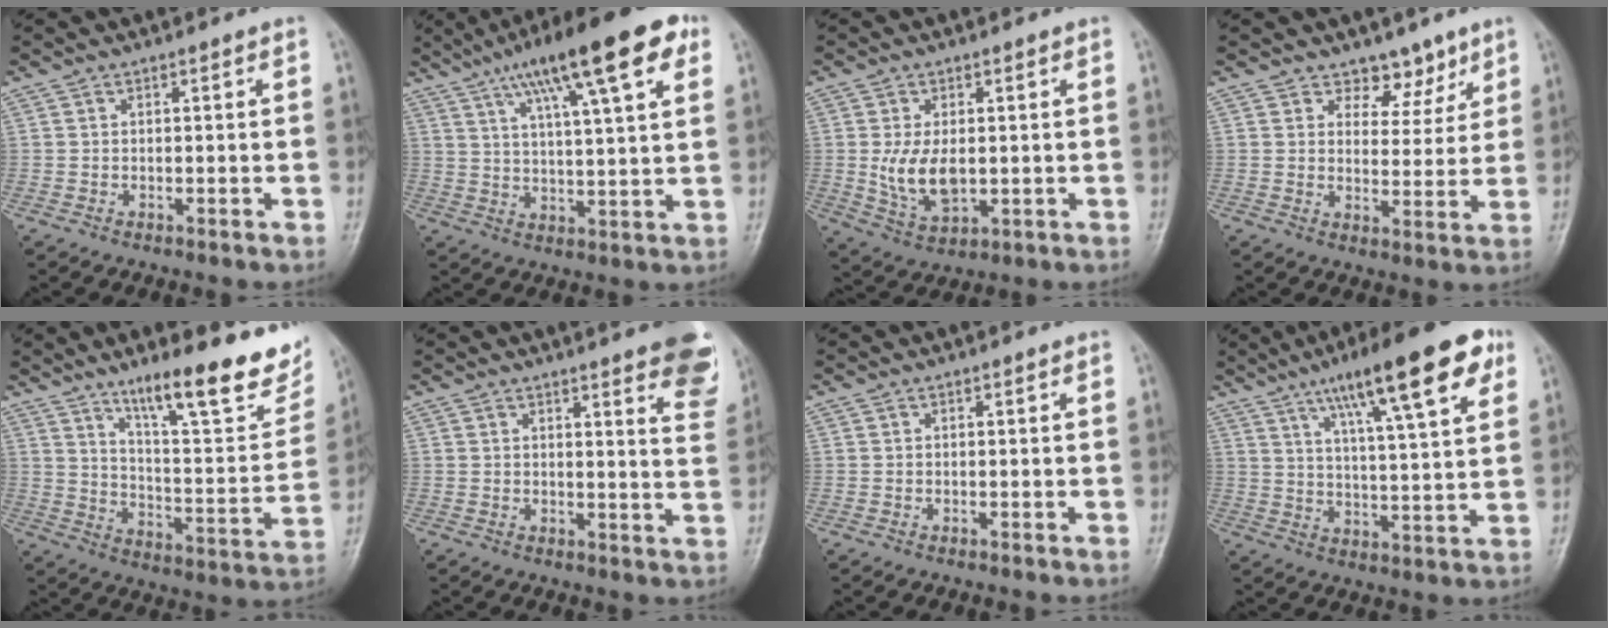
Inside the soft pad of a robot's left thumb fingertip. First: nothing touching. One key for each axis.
{"total": 19.0, "fx": 9.8, "fy": 4.3, "fz": 15.7, "tx": -0.229, "ty": 0.000, "tz": 0.150}
{"total": 8.1, "fx": 0.1, "fy": 4.7, "fz": 6.6, "tx": -0.117, "ty": -0.013, "tz": 0.013}
{"total": 6.1, "fx": 4.5, "fy": 3.8, "fz": 1.7, "tx": 0.016, "ty": -0.029, "tz": 0.069}
{"total": 22.1, "fx": 14.3, "fy": 5.3, "fz": 16.0, "tx": -0.191, "ty": -0.065, "tz": 0.223}
{"total": 13.4, "fx": 8.8, "fy": 3.0, "fz": 9.6, "tx": -0.089, "ty": -0.041, "tz": 0.087}
{"total": 0.0}
{"total": 19.6, "fx": 10.5, "fy": 4.2, "fz": 16.0, "tx": -0.222, "ty": -0.017, "tz": 0.161}